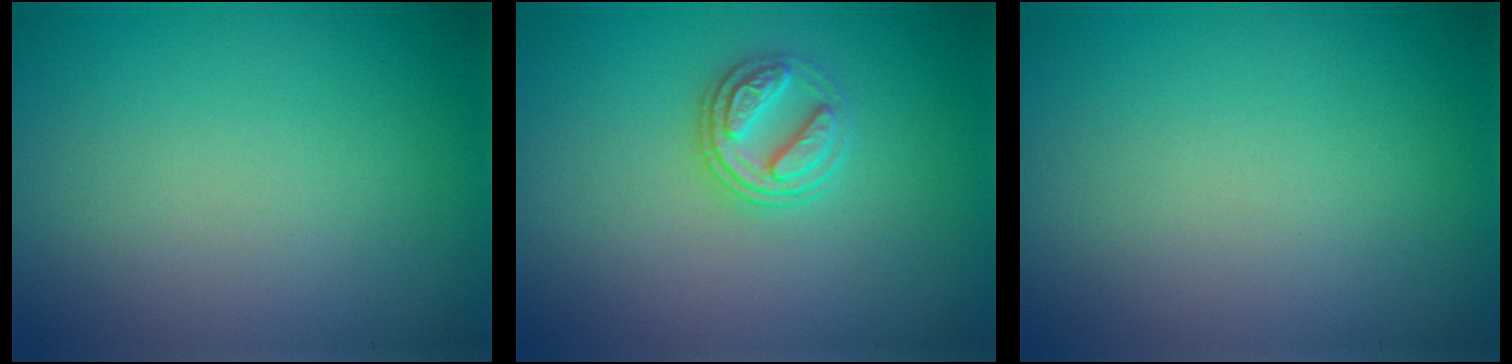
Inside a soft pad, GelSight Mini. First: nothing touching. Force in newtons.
{"total": 2.9, "press": 2.6, "slide": 1.3}
{"total": 0.0}